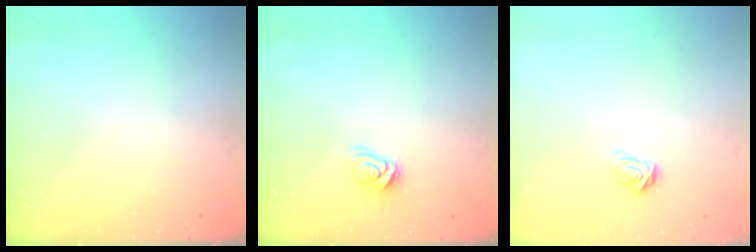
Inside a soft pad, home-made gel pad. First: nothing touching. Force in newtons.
{"total": 6.7, "press": 6.7, "slide": 0.4}
{"total": 3.8, "press": 3.8, "slide": 0.4}